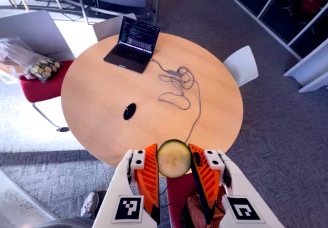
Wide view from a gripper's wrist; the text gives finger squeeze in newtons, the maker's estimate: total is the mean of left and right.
{"total": 10.5, "left": 10.9, "right": 10.1}